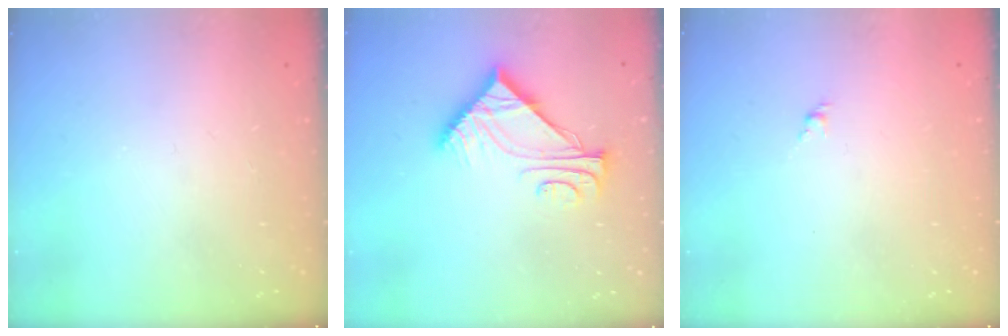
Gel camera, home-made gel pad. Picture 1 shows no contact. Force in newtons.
{"total": 9.1, "press": 9.0, "slide": 0.9}
{"total": 1.6, "press": 1.5, "slide": 0.6}